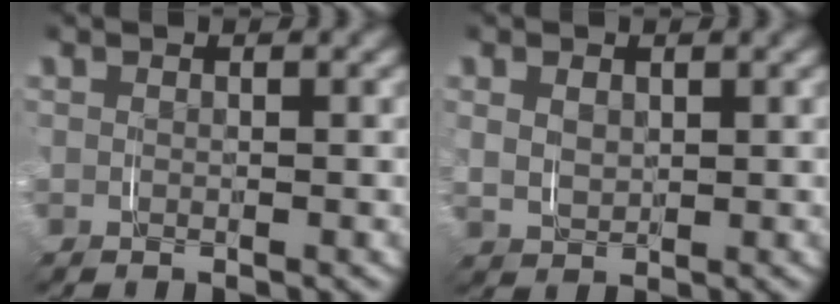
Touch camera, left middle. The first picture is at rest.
{"total": 0.8, "force": [0.7, 0.3, -0.4], "torque": [0.007, -0.006, 0.018]}